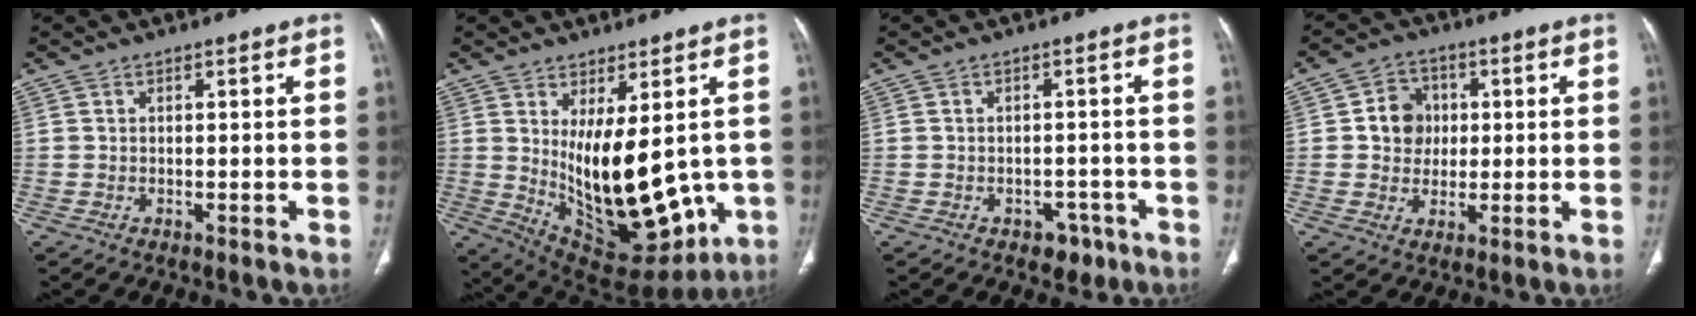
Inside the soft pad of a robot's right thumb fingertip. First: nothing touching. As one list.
[{"total": 18.9, "force": [0.1, 8.9, 16.6], "torque": [-0.231, -0.038, 0.039]}, {"total": 3.6, "force": [-2.1, 2.6, 1.4], "torque": [0.001, 0.015, -0.023]}, {"total": 7.3, "force": [0.8, 6.5, 3.3], "torque": [-0.017, 0.004, 0.010]}]